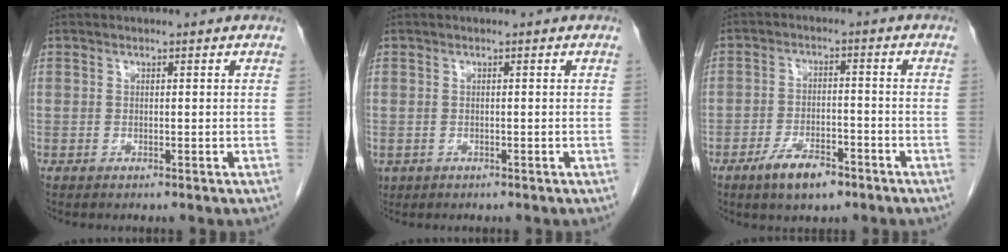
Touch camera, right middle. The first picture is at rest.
{"total": 2.1, "force": [-1.0, 1.7, 0.7], "torque": [-0.020, -0.001, -0.011]}
{"total": 6.3, "force": [-4.2, 2.3, 4.1], "torque": [-0.078, -0.002, -0.068]}